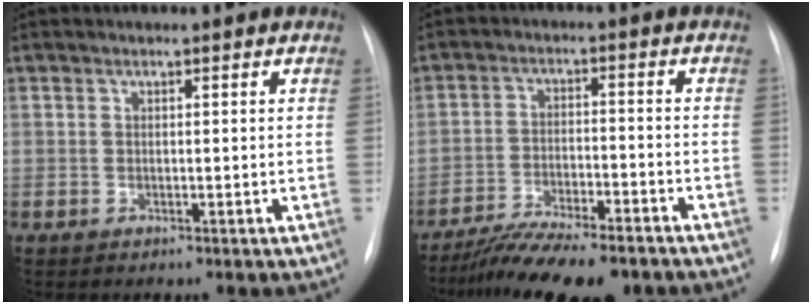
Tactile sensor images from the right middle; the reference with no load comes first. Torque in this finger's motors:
{"motor_torque": [1.06, -1.08, 0.21, 0.06]}